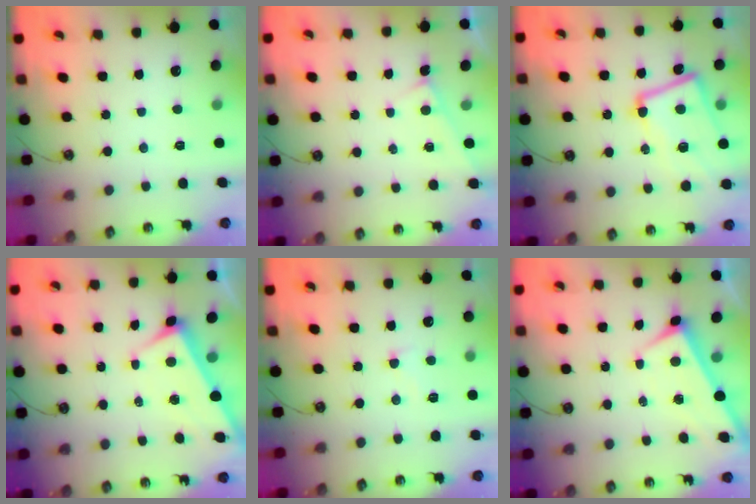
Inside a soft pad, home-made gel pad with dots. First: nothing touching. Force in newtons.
{"total": 2.3, "press": 2.3, "slide": 0.1}
{"total": 8.2, "press": 8.0, "slide": 1.8}
{"total": 3.0, "press": 3.0, "slide": 0.2}
{"total": 2.0, "press": 1.9, "slide": 0.6}
{"total": 1.7, "press": 1.7, "slide": 0.1}